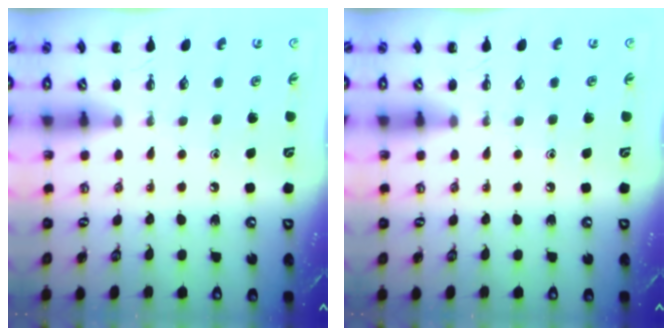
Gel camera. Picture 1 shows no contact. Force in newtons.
{"total": 0.0}